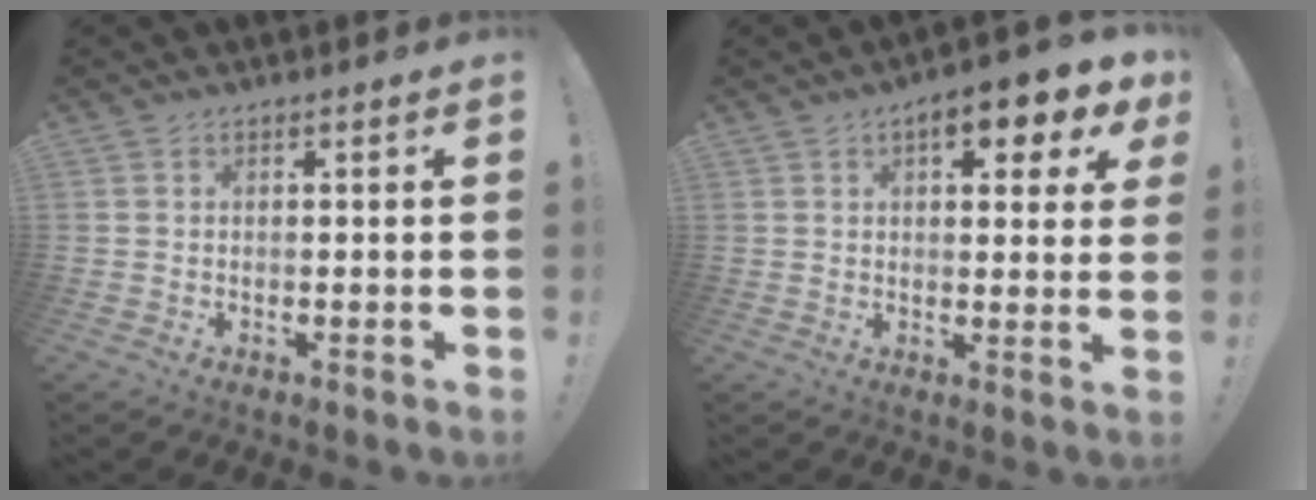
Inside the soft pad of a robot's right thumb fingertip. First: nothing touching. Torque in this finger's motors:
{"motor_torque": [0.73, 2.96, 0.98, -0.11, 0.02]}